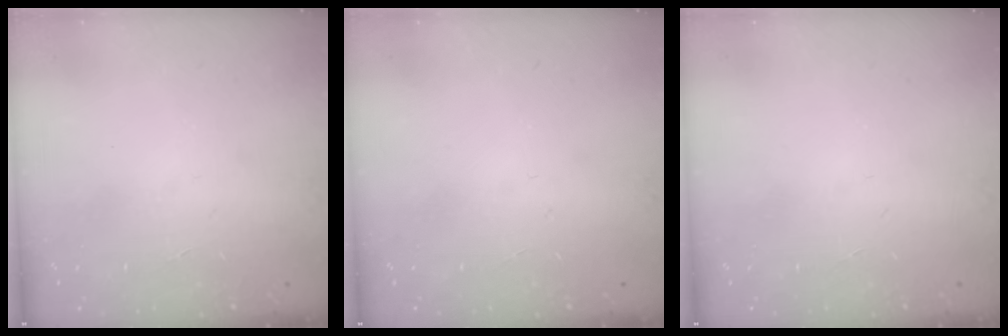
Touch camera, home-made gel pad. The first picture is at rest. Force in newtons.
{"total": 0.0}
{"total": 0.0}